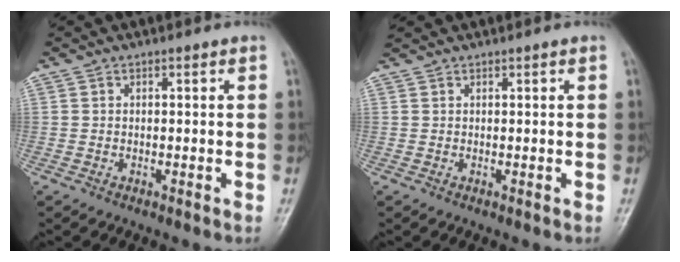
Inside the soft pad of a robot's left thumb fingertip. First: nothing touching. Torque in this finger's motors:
{"motor_torque": [-0.49, 0.24, -0.20, -0.09, 0.01]}